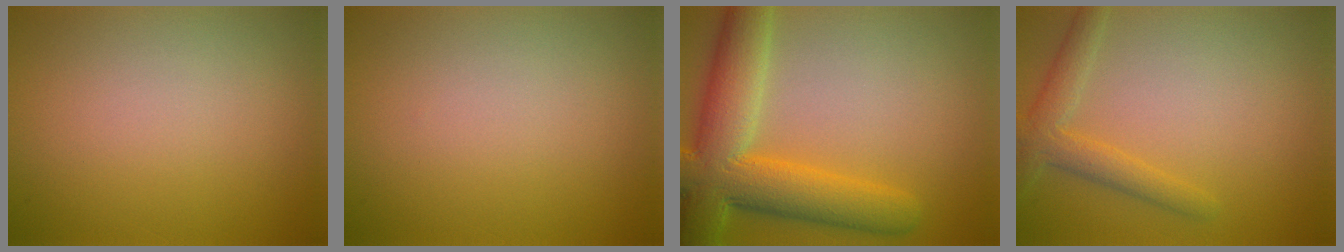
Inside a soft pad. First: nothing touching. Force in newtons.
{"total": 0.0}
{"total": 9.6, "press": 9.6, "slide": 0.4}
{"total": 2.9, "press": 2.9, "slide": 0.2}